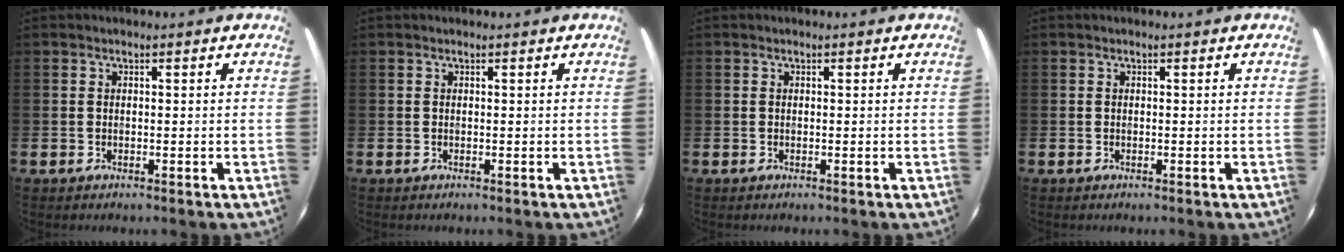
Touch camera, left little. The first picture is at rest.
{"total": 0.0}
{"total": 0.0}
{"total": 0.0}